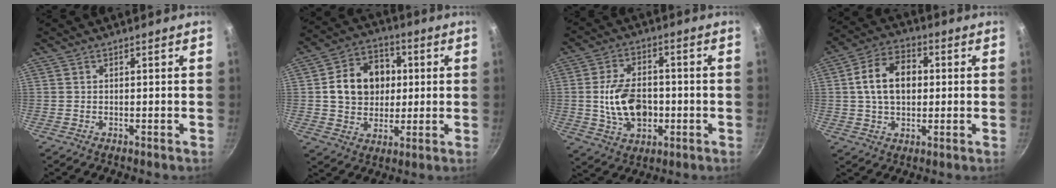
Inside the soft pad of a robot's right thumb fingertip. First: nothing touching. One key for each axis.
{"total": 14.1, "fx": 1.8, "fy": 11.6, "fz": 7.9, "tx": -0.097, "ty": 0.016, "tz": 0.027}
{"total": 12.7, "fx": -1.3, "fy": 8.4, "fz": 9.4, "tx": -0.144, "ty": 0.015, "tz": -0.019}
{"total": 12.2, "fx": 1.4, "fy": 8.5, "fz": 8.7, "tx": -0.125, "ty": 0.020, "tz": 0.013}